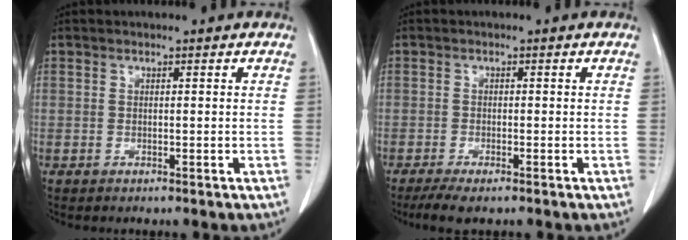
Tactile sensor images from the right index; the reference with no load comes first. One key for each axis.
{"total": 4.1, "fx": -2.9, "fy": 1.0, "fz": 2.7, "tx": -0.048, "ty": -0.009, "tz": -0.046}